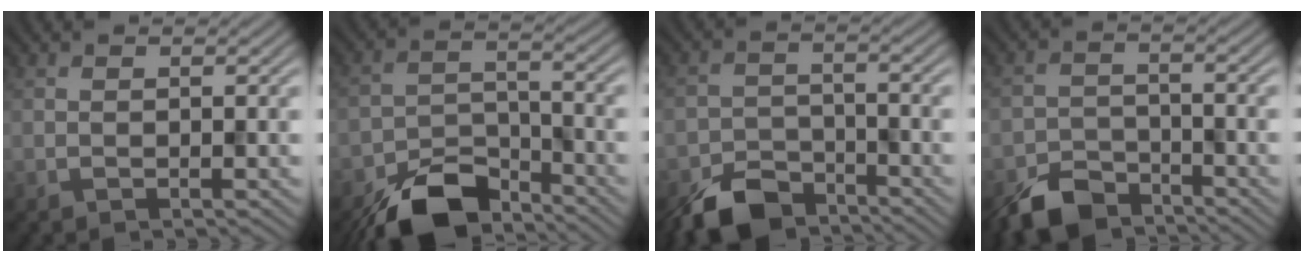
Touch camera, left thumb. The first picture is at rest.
{"total": 10.2, "force": [-7.9, 4.2, 4.8], "torque": [-0.085, -0.008, -0.152]}
{"total": 7.7, "force": [-6.1, 3.4, 3.1], "torque": [-0.059, -0.010, -0.122]}
{"total": 6.8, "force": [-5.5, 3.0, 2.6], "torque": [-0.050, -0.007, -0.114]}